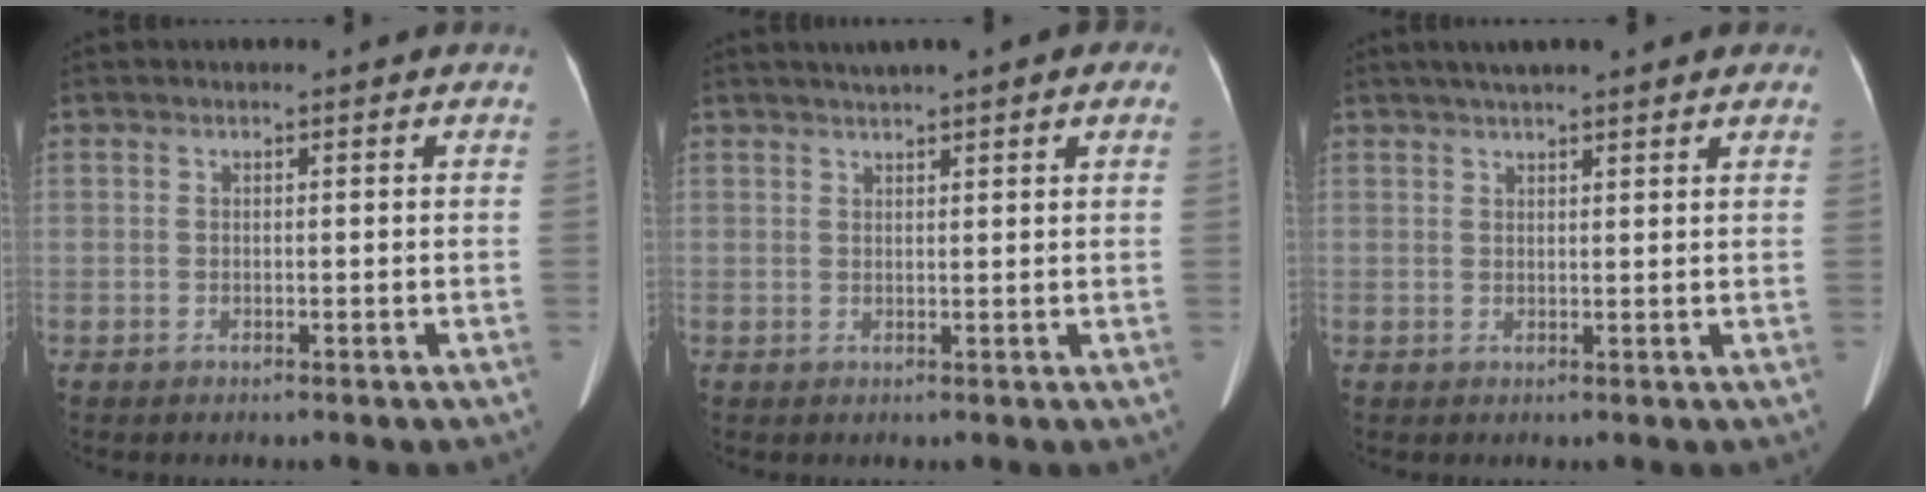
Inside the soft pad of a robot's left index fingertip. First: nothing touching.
{"total": 6.2, "force": [4.5, 0.8, 4.2], "torque": [-0.058, 0.035, 0.060]}
{"total": 9.2, "force": [7.4, 1.6, 5.2], "torque": [-0.066, 0.035, 0.097]}